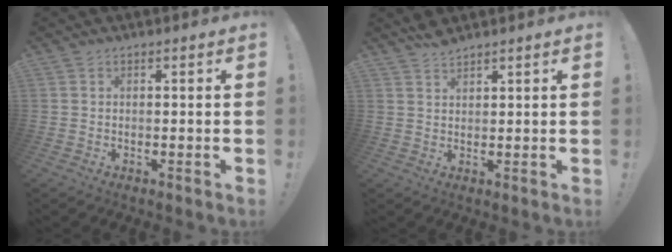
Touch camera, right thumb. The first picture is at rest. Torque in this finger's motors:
{"motor_torque": [-0.28, 0.39, 0.27, 0.10, 0.00]}